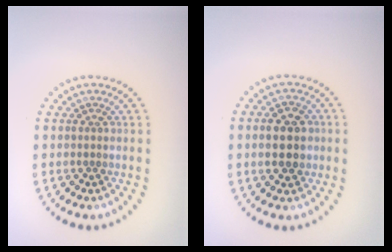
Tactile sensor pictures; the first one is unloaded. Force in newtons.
{"total": 4.7, "press": 4.7, "slide": 0.2}